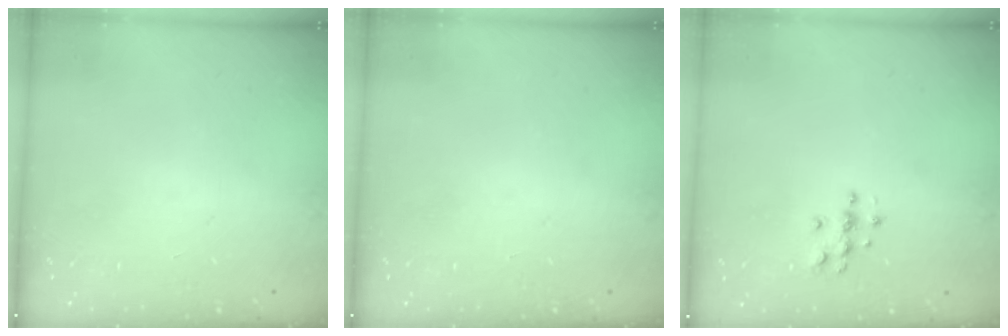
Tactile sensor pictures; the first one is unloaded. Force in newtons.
{"total": 0.0}
{"total": 3.9, "press": 3.8, "slide": 0.4}